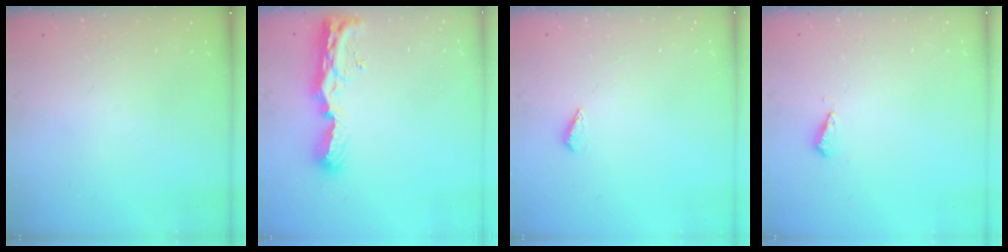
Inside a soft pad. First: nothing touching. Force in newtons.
{"total": 10.3, "press": 10.2, "slide": 1.2}
{"total": 2.1, "press": 1.9, "slide": 0.8}
{"total": 2.8, "press": 2.8, "slide": 0.7}